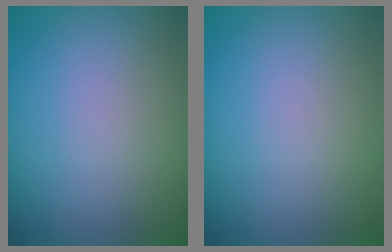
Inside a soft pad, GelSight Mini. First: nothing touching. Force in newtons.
{"total": 0.0}